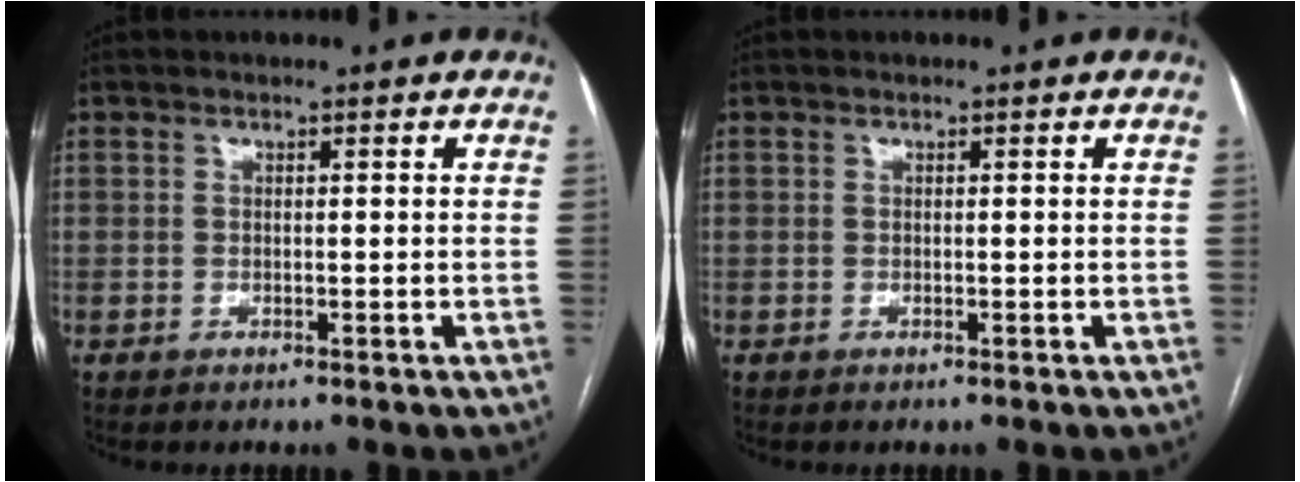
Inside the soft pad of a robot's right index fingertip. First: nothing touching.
{"total": 0.0}